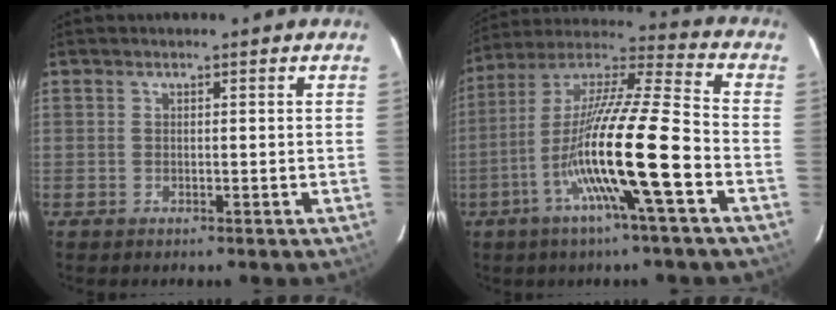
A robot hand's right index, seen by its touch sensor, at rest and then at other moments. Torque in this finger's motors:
{"motor_torque": [1.65, -0.49, 1.05, 0.21]}